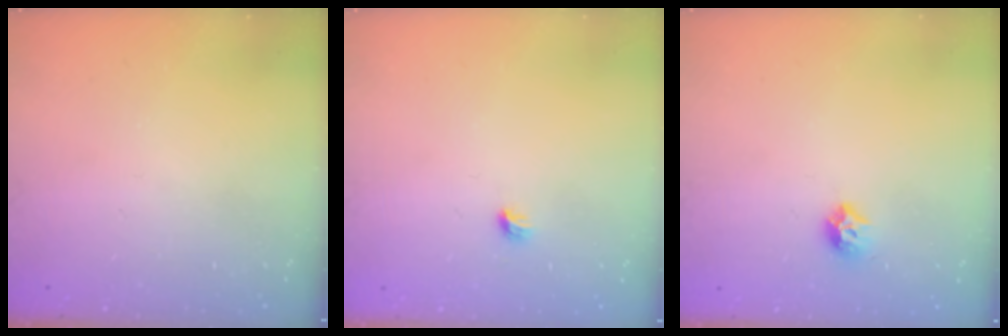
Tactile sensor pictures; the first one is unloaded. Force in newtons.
{"total": 3.7, "press": 3.6, "slide": 0.8}
{"total": 7.9, "press": 7.8, "slide": 1.0}